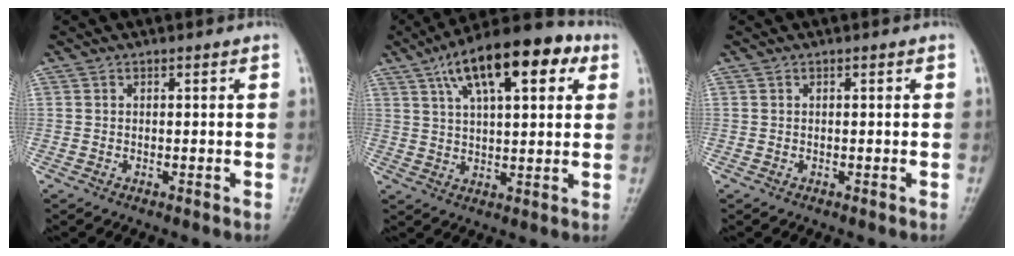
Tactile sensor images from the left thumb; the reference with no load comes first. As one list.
[{"total": 17.1, "force": [7.8, 6.7, 13.7], "torque": [-0.194, 0.002, 0.122]}, {"total": 0.0}]